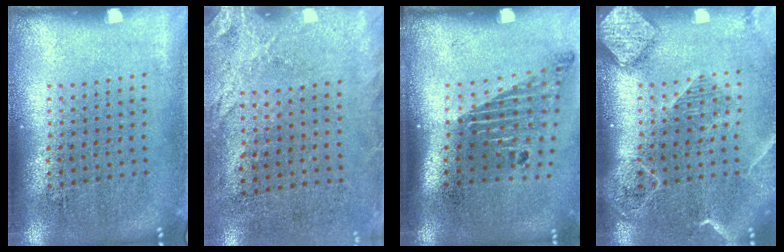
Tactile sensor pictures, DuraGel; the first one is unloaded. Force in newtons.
{"total": 2.7, "press": 2.1, "slide": 1.7}
{"total": 1.8, "press": 1.2, "slide": 1.4}
{"total": 2.0, "press": 1.8, "slide": 0.8}